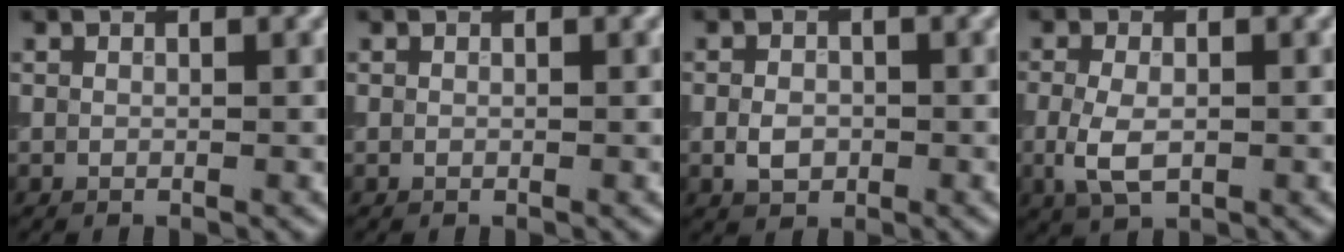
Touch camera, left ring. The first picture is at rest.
{"total": 0.0}
{"total": 2.2, "force": [-0.5, 1.7, 1.4], "torque": [-0.025, -0.002, -0.014]}
{"total": 3.6, "force": [-0.7, 2.1, 2.9], "torque": [-0.069, -0.005, -0.013]}